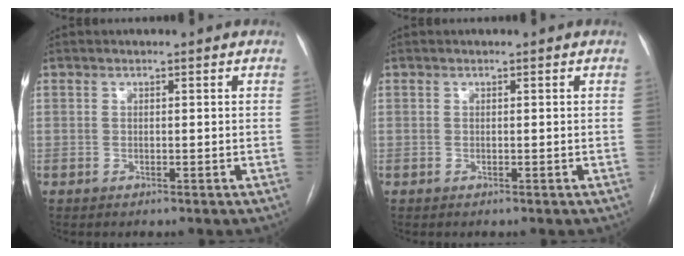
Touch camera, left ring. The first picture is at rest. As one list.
[{"total": 0.0}]